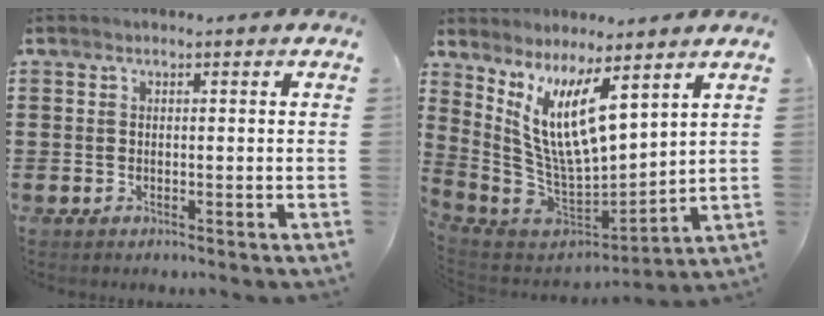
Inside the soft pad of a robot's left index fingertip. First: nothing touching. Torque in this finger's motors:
{"motor_torque": [1.48, 0.66, 1.05, 0.21]}